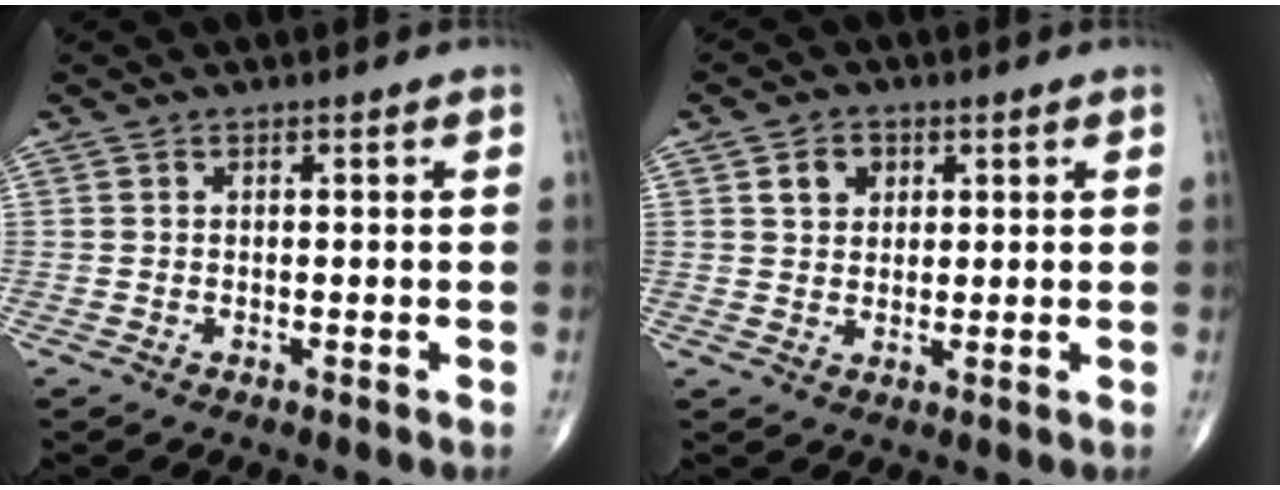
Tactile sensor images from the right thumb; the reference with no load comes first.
{"total": 4.1, "force": [1.5, 3.3, 1.9], "torque": [-0.006, -0.005, 0.024]}